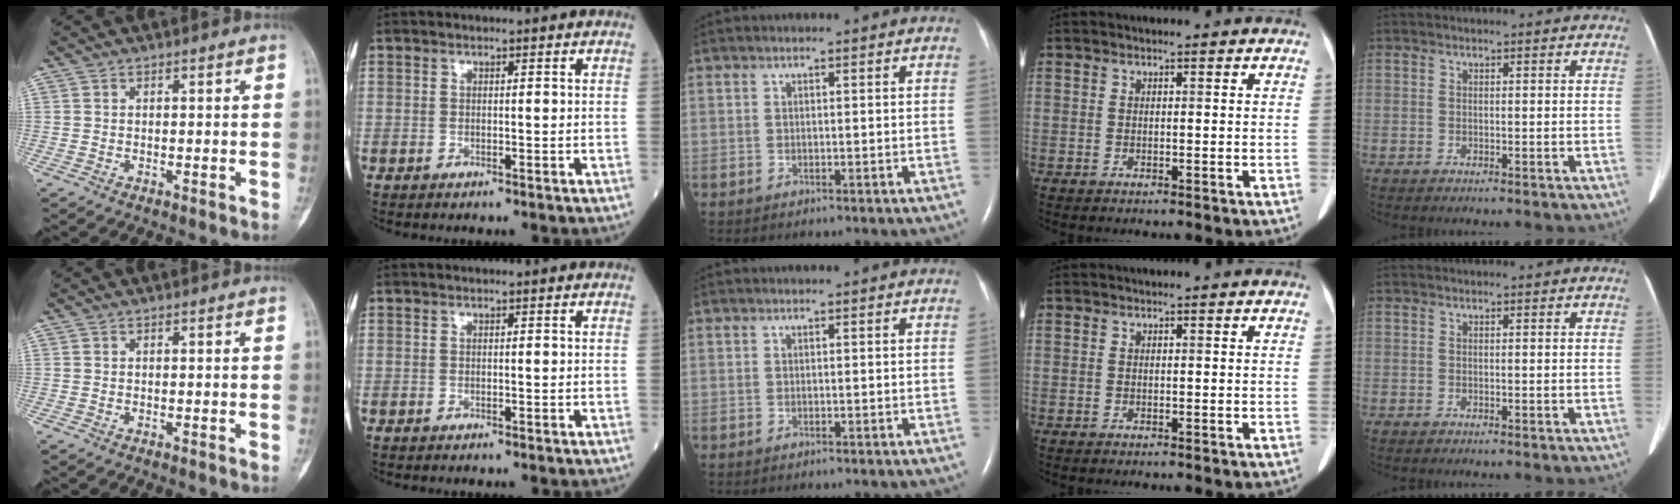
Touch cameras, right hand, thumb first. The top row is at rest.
{}